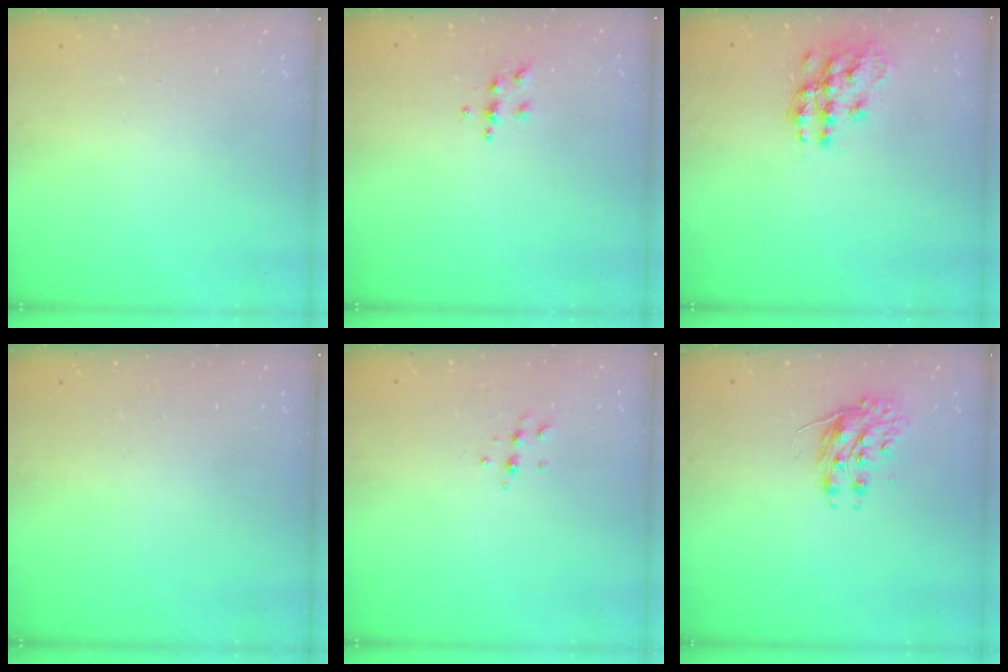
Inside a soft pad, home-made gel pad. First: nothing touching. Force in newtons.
{"total": 5.6, "press": 5.6, "slide": 0.4}
{"total": 13.2, "press": 13.1, "slide": 0.9}
{"total": 0.0}
{"total": 4.9, "press": 4.8, "slide": 1.1}
{"total": 8.0, "press": 8.0, "slide": 0.4}